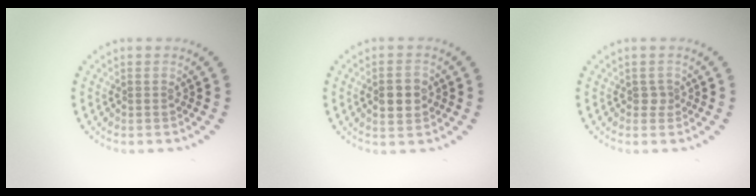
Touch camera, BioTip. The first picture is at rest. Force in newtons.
{"total": 2.9, "press": 2.9, "slide": 0.1}
{"total": 0.9, "press": 0.6, "slide": 0.6}